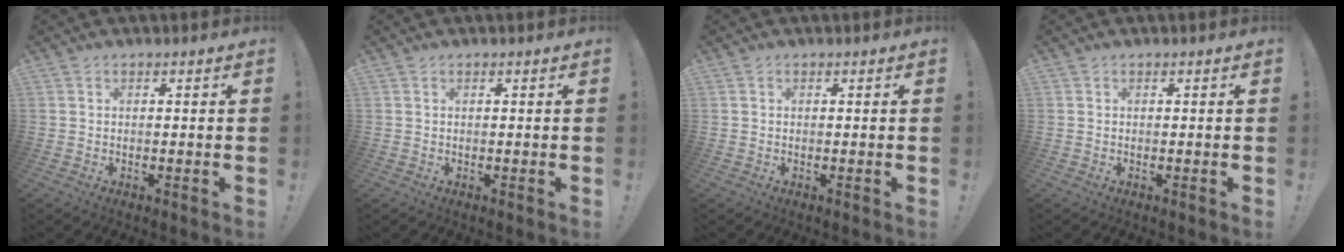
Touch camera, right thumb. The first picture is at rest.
{"total": 0.0}
{"total": 0.0}
{"total": 0.0}